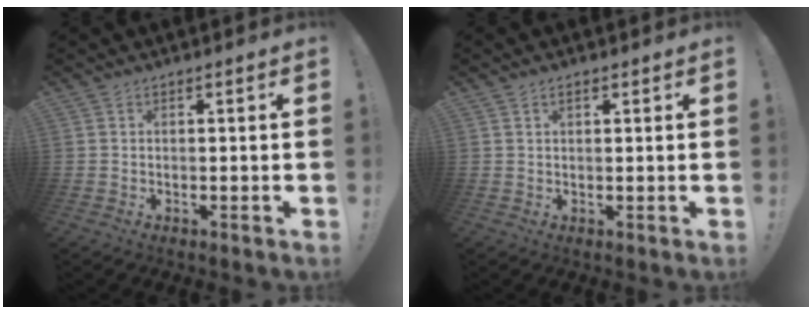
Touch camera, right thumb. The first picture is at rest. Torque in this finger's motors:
{"motor_torque": [-0.03, -0.16, -0.05, -0.10, 0.09]}